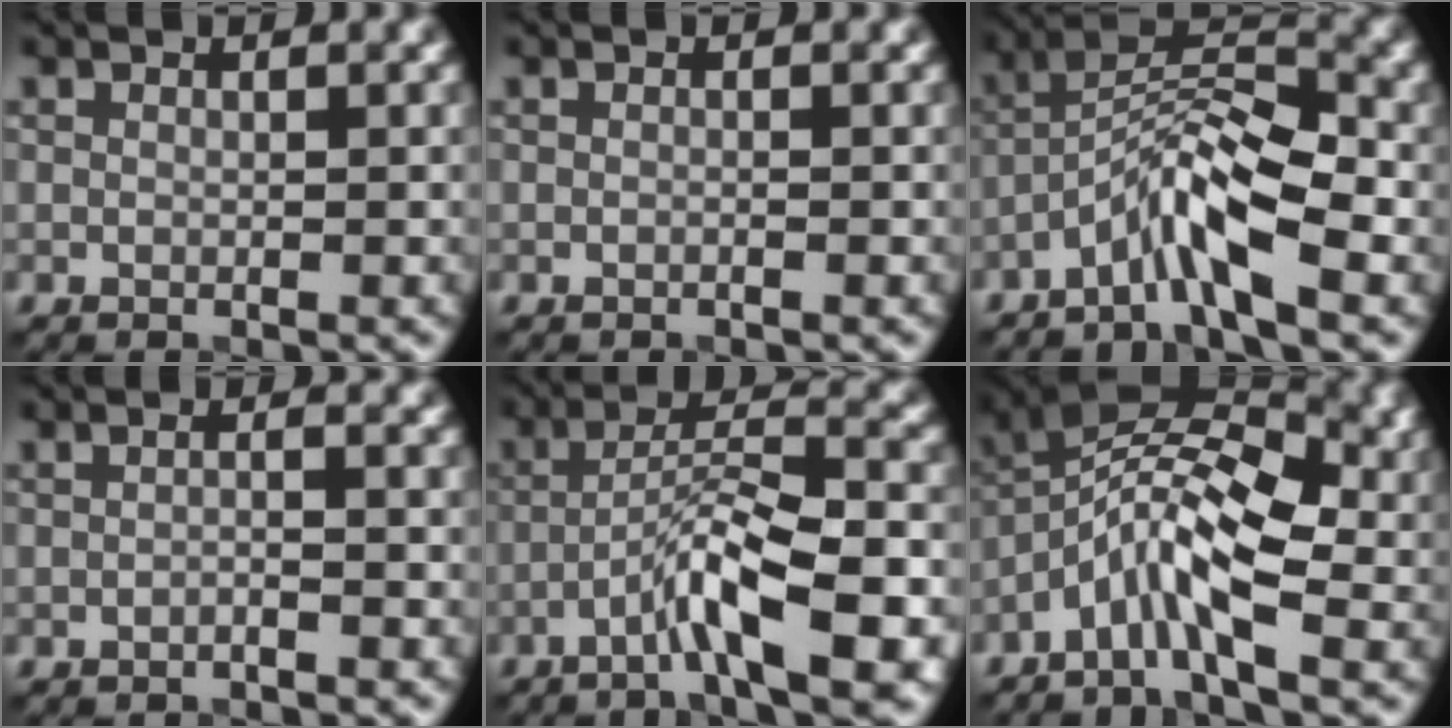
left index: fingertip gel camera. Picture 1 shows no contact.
{"total": 0.0}
{"total": 5.9, "force": [-3.2, 1.1, 4.8], "torque": [-0.089, 0.020, -0.068]}
{"total": 1.1, "force": [-0.5, 0.1, 1.0], "torque": [-0.015, 0.003, -0.013]}
{"total": 7.2, "force": [-3.4, 1.0, 6.3], "torque": [-0.111, 0.019, -0.062]}
{"total": 7.4, "force": [-2.5, 2.5, 6.4], "torque": [-0.116, 0.018, -0.061]}